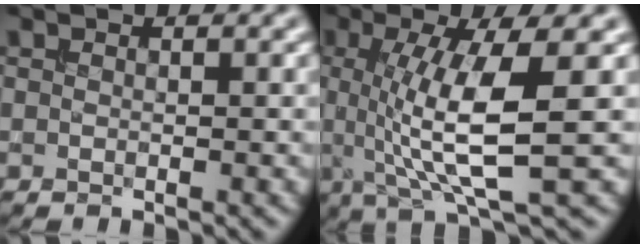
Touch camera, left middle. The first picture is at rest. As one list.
[{"total": 7.9, "force": [0.4, 1.9, 7.6], "torque": [-0.124, -0.007, 0.011]}]